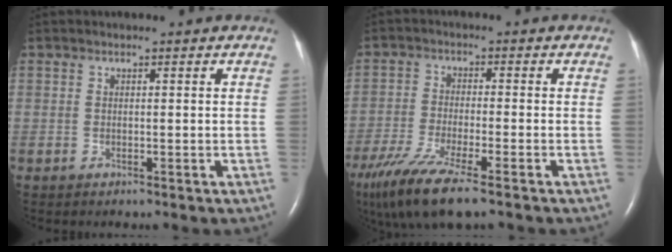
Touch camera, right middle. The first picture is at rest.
{"total": 12.4, "force": [-8.9, 1.5, 8.5], "torque": [-0.174, -0.032, -0.157]}